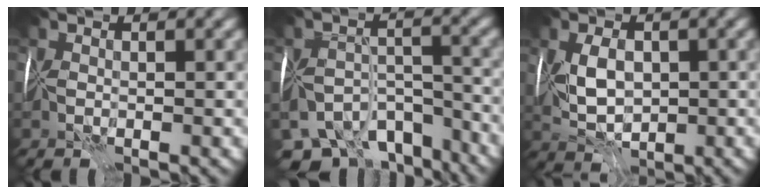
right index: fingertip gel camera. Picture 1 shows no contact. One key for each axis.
{"total": 10.0, "fx": -9.0, "fy": 3.6, "fz": 2.4, "tx": -0.009, "ty": -0.013, "tz": -0.124}
{"total": 4.1, "fx": -0.3, "fy": 2.3, "fz": 3.4, "tx": -0.062, "ty": -0.004, "tz": -0.007}